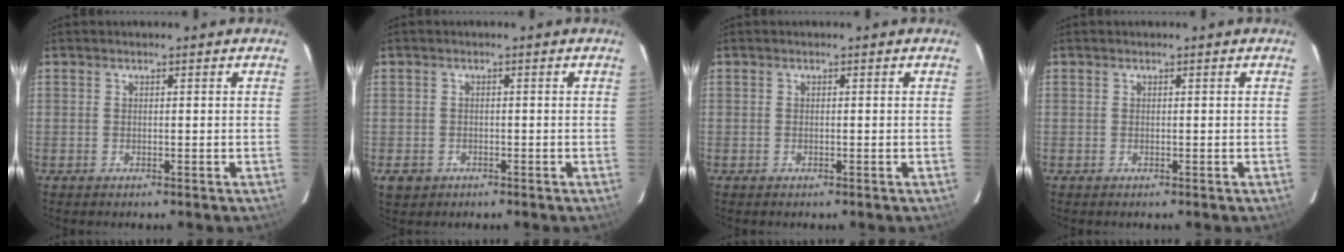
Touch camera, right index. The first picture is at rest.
{"total": 2.9, "force": [-1.1, 2.6, 0.7], "torque": [-0.020, 0.000, -0.015]}
{"total": 0.0}
{"total": 0.0}